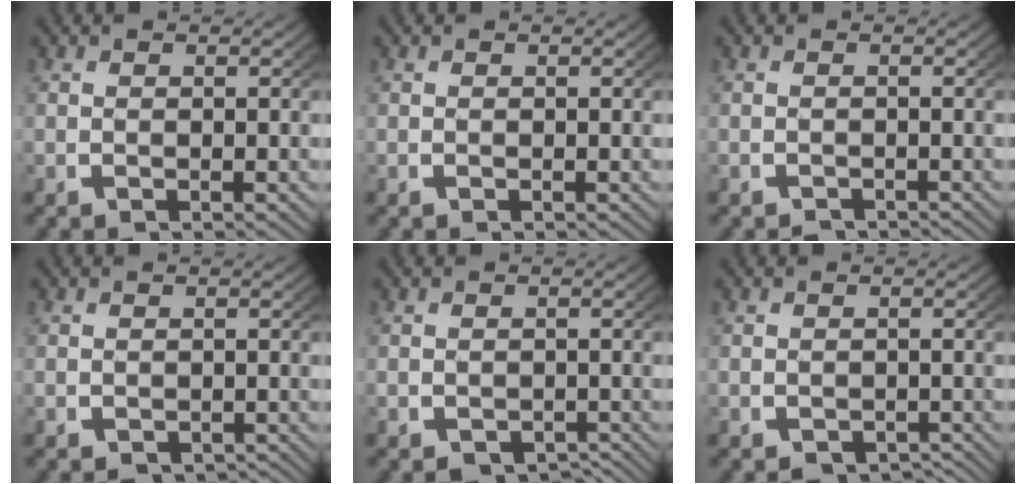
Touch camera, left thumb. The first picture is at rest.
{"total": 0.0}
{"total": 1.4, "force": [-1.4, 0.3, 0.1], "torque": [0.003, -0.007, -0.021]}
{"total": 1.4, "force": [-1.1, 0.8, 0.3], "torque": [0.003, -0.007, -0.014]}
{"total": 3.1, "force": [-2.3, 1.7, 1.2], "torque": [-0.010, -0.018, -0.029]}
{"total": 2.6, "force": [-2.1, 1.2, 0.8], "torque": [0.000, -0.013, -0.028]}